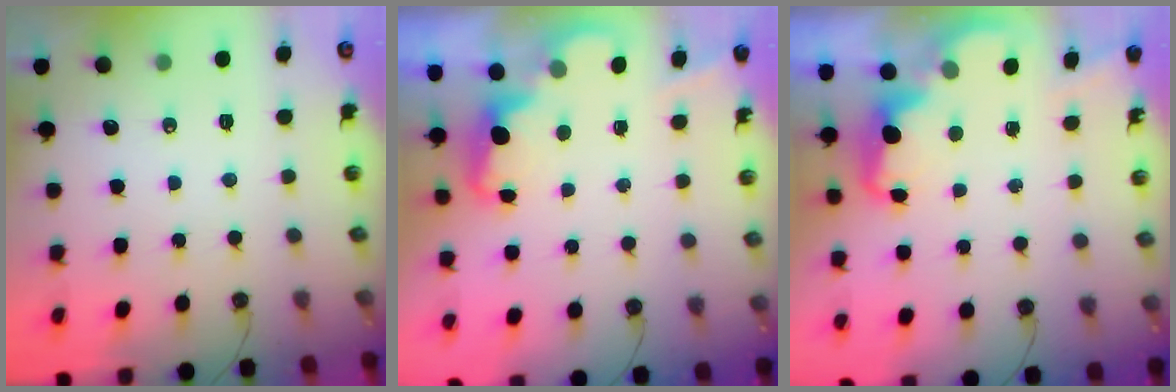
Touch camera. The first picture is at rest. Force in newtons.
{"total": 2.4, "press": 2.3, "slide": 0.6}
{"total": 2.5, "press": 2.4, "slide": 0.5}